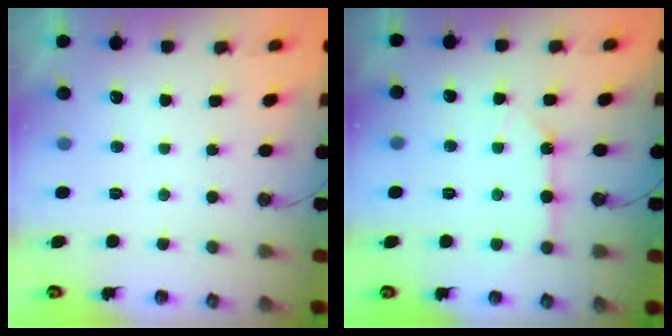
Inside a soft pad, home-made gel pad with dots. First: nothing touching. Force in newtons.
{"total": 9.0, "press": 8.9, "slide": 1.1}